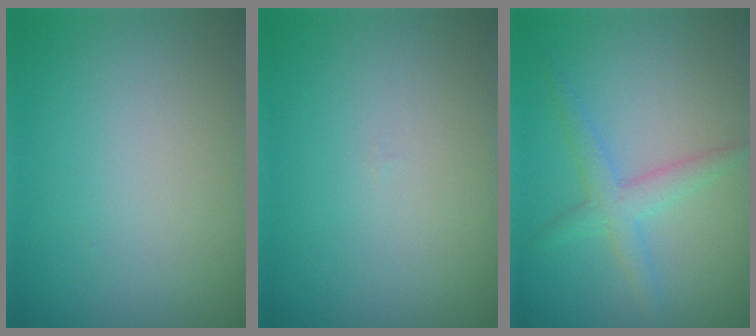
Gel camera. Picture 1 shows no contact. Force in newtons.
{"total": 0.0}
{"total": 2.7, "press": 2.7, "slide": 0.0}